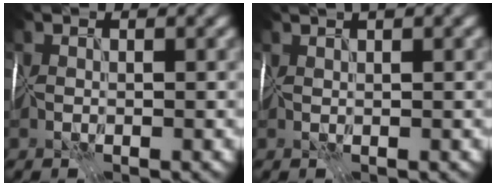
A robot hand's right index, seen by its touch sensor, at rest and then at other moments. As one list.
[{"total": 3.2, "force": [2.0, 0.8, 2.3], "torque": [-0.020, 0.013, 0.018]}]